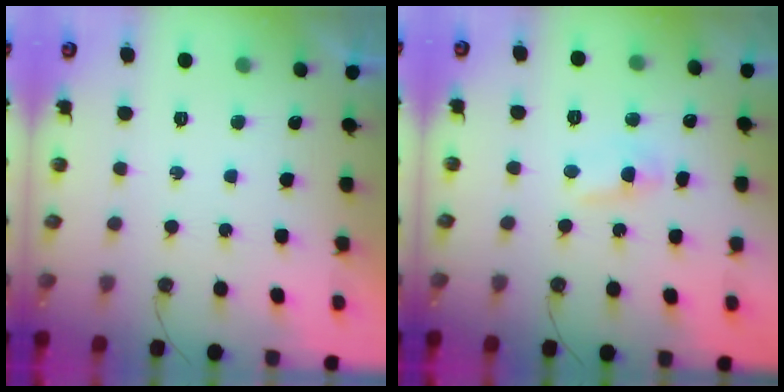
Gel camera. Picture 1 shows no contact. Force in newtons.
{"total": 3.8, "press": 3.8, "slide": 0.5}